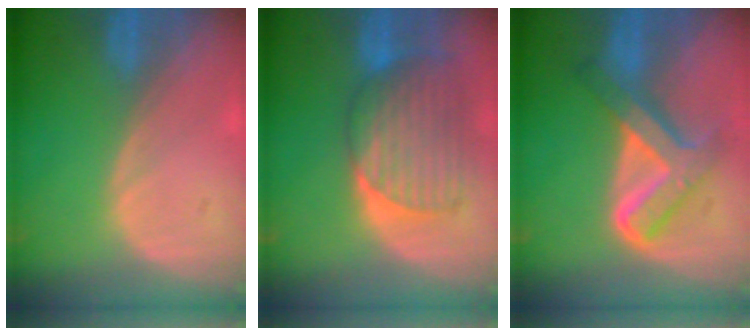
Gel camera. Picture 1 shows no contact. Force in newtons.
{"total": 8.9, "press": 8.3, "slide": 3.1}
{"total": 7.7, "press": 7.7, "slide": 0.5}